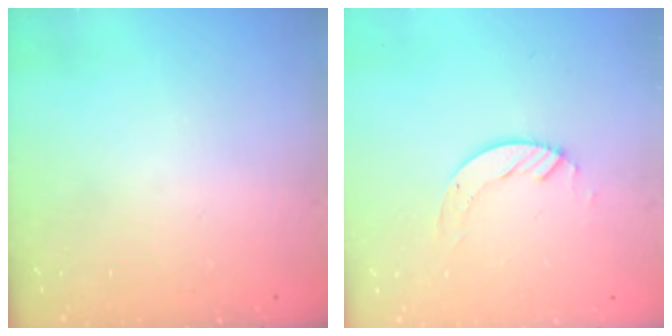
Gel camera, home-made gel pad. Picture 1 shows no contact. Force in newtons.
{"total": 4.1, "press": 4.1, "slide": 0.3}